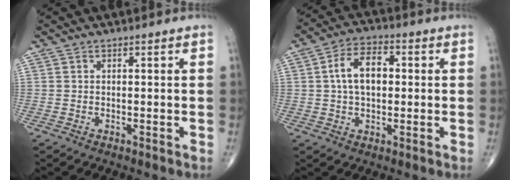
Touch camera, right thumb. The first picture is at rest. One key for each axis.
{"total": 9.0, "fx": 0.9, "fy": 5.4, "fz": 7.1, "tx": -0.119, "ty": 0.019, "tz": 0.011}